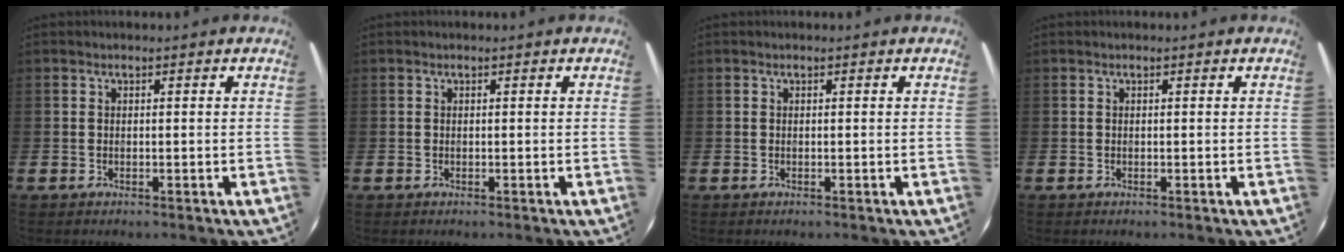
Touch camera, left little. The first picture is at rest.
{"total": 0.0}
{"total": 0.0}
{"total": 0.0}